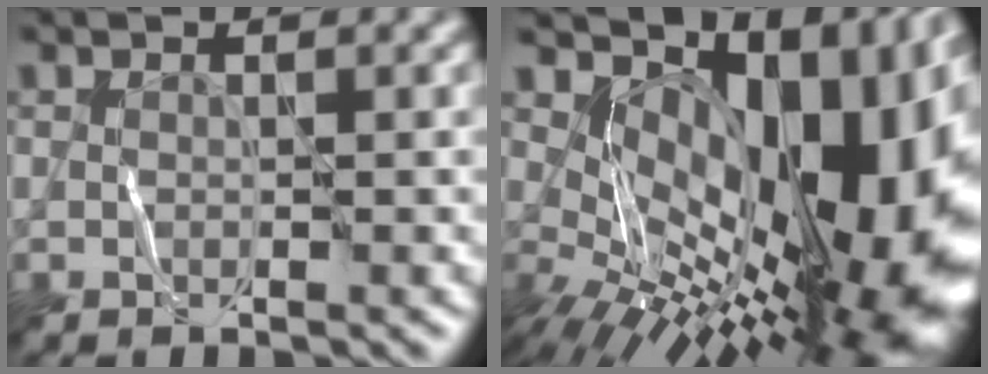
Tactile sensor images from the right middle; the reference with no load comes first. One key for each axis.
{"total": 16.4, "fx": 2.9, "fy": 9.2, "fz": 13.3, "tx": -0.178, "ty": 0.018, "tz": 0.071}